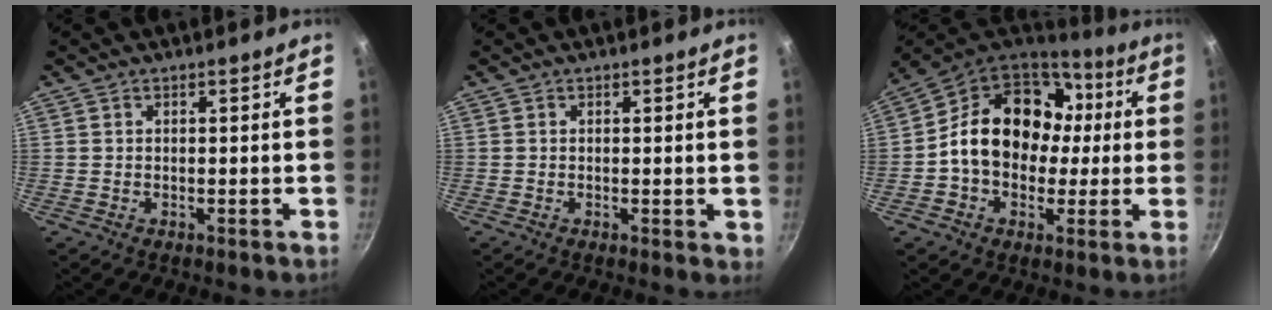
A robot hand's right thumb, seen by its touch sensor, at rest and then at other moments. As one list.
[{"total": 1.3, "force": [0.1, 0.5, 1.2], "torque": [-0.015, -0.003, 0.000]}, {"total": 20.4, "force": [1.5, 15.9, 12.7], "torque": [-0.182, 0.043, 0.018]}]